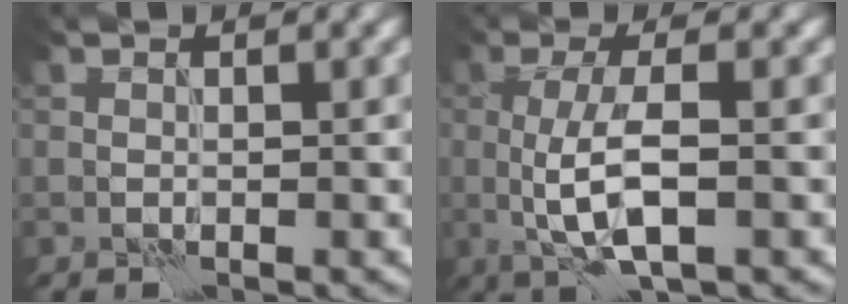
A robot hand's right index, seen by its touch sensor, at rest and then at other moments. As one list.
[{"total": 5.0, "force": [-0.4, 1.4, 4.8], "torque": [-0.096, -0.003, -0.006]}]